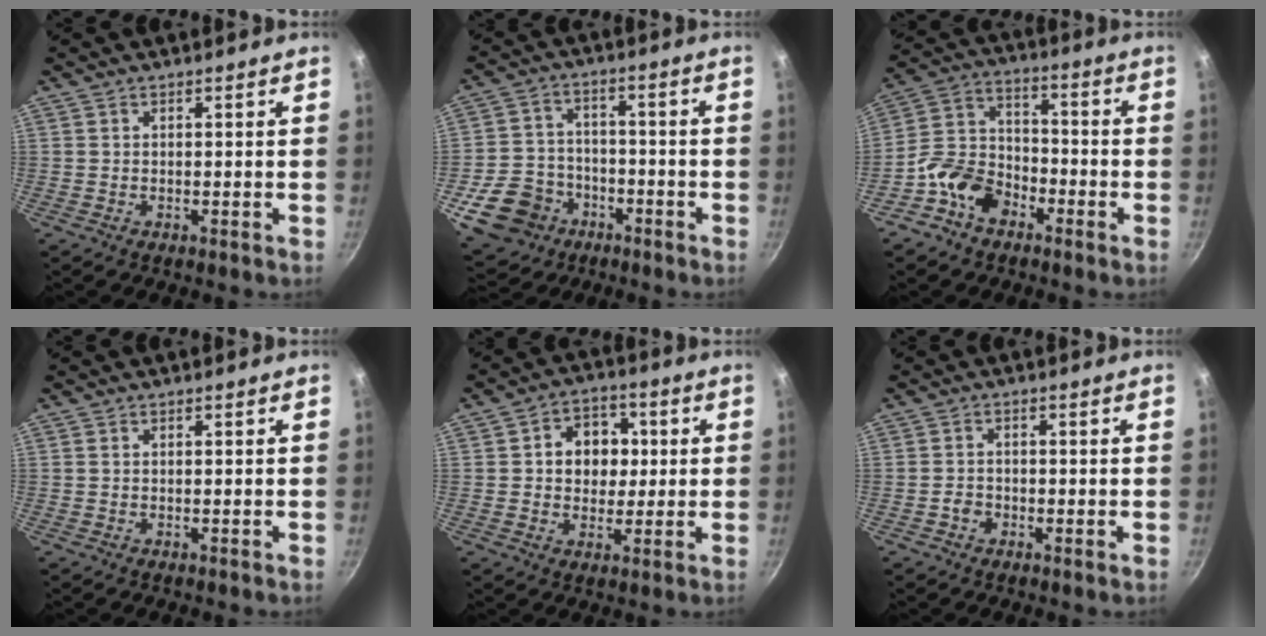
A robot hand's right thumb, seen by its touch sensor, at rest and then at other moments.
{"total": 13.5, "force": [-6.2, 10.5, 5.7], "torque": [-0.086, 0.039, -0.100]}
{"total": 10.8, "force": [-6.0, 7.5, 5.1], "torque": [-0.068, 0.056, -0.132]}
{"total": 0.0}
{"total": 9.6, "force": [1.3, 7.8, 5.4], "torque": [-0.039, 0.006, 0.012]}
{"total": 1.8, "force": [-0.8, 1.4, 0.7], "torque": [-0.009, 0.009, -0.016]}